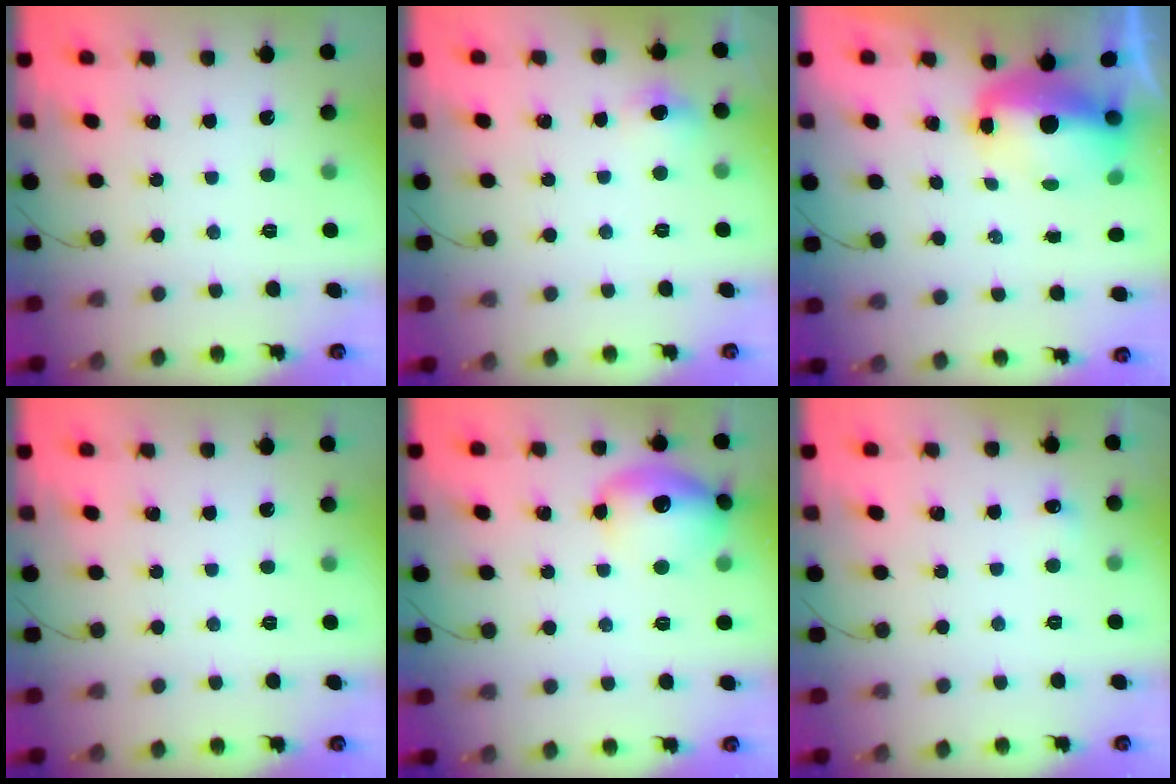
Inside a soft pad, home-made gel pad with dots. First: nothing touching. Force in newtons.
{"total": 10.5, "press": 5.0, "slide": 9.3}
{"total": 9.8, "press": 9.6, "slide": 1.9}
{"total": 0.0}
{"total": 15.0, "press": 14.9, "slide": 1.5}
{"total": 3.8, "press": 3.6, "slide": 1.1}